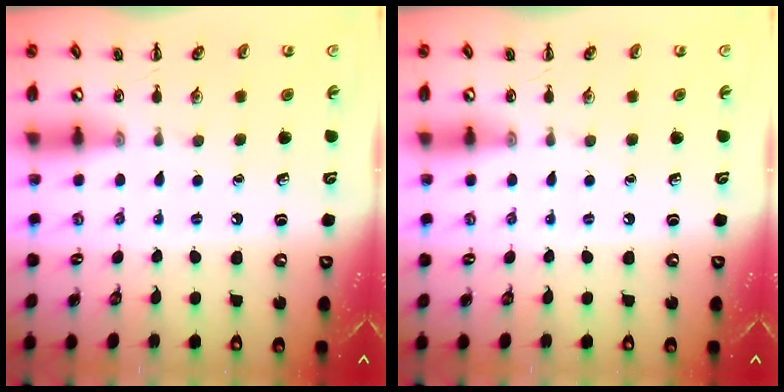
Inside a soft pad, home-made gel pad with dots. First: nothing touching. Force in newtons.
{"total": 0.0}